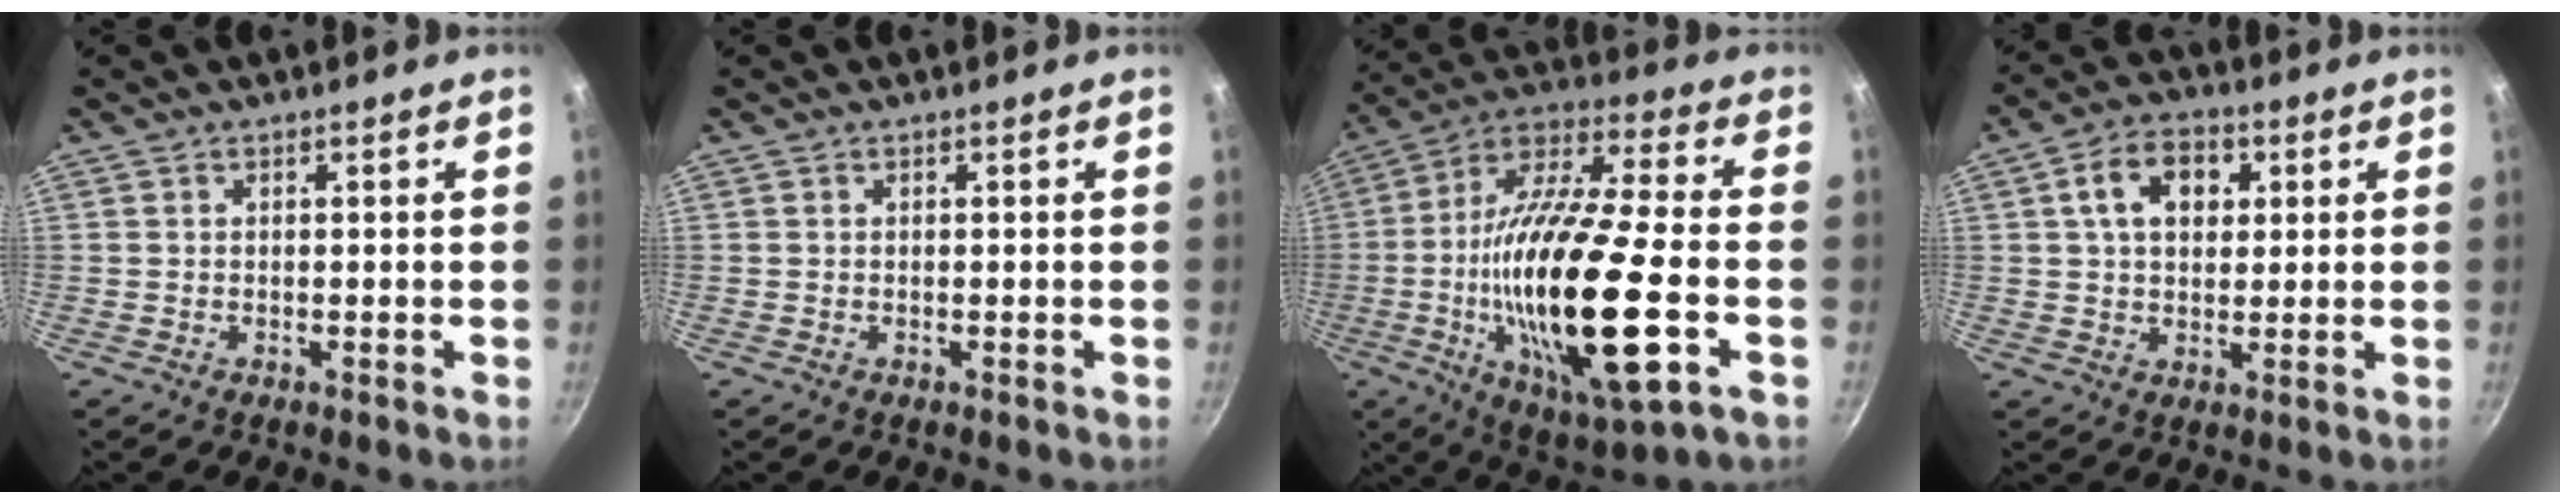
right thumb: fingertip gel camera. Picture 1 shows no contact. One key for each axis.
{"total": 0.0}
{"total": 27.9, "fx": -5.7, "fy": 7.2, "fz": 26.3, "tx": -0.481, "ty": 0.010, "tz": -0.101}
{"total": 9.4, "fx": 2.7, "fy": 6.5, "fz": 6.2, "tx": -0.082, "ty": 0.007, "tz": 0.037}